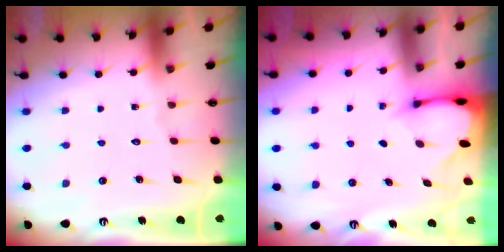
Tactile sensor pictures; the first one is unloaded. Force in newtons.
{"total": 2.1, "press": 2.1, "slide": 0.1}